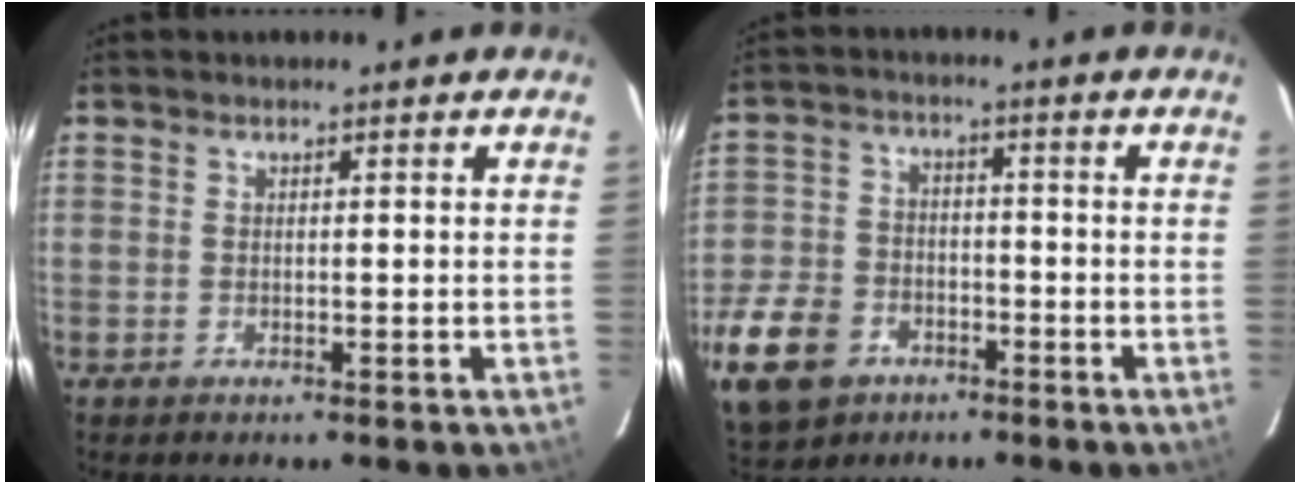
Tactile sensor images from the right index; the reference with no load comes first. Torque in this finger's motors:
{"motor_torque": [0.58, -0.62, -0.13, -0.21]}